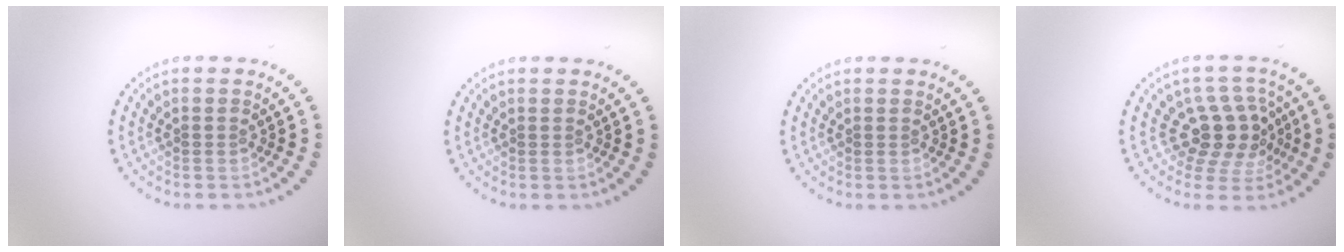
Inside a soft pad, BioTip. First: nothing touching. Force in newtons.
{"total": 0.0}
{"total": 0.0}
{"total": 4.0, "press": 3.5, "slide": 2.0}